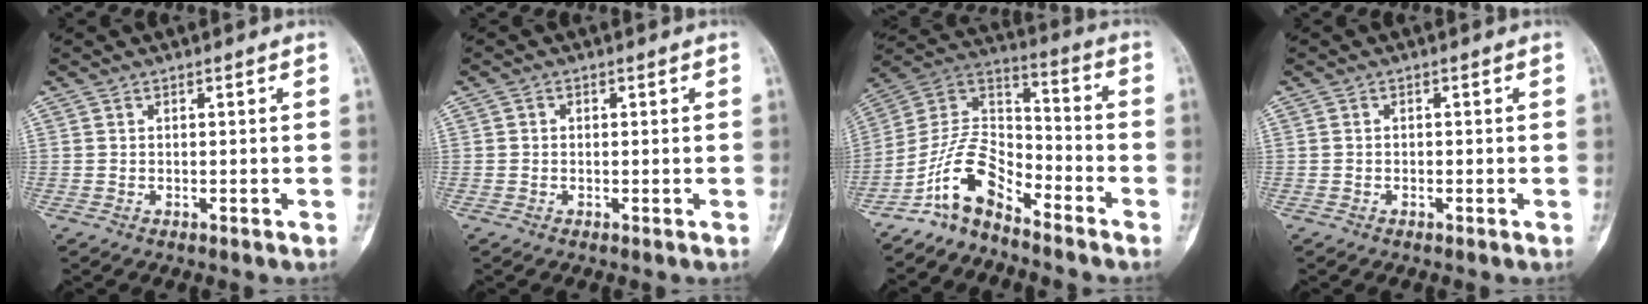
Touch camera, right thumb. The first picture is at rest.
{"total": 0.7, "force": [0.0, 0.7, 0.2], "torque": [0.003, 0.003, -0.004]}
{"total": 11.4, "force": [-8.2, 5.1, 6.0], "torque": [-0.104, 0.092, -0.168]}
{"total": 0.6, "force": [-0.3, 0.4, 0.2], "torque": [-0.003, 0.002, -0.010]}